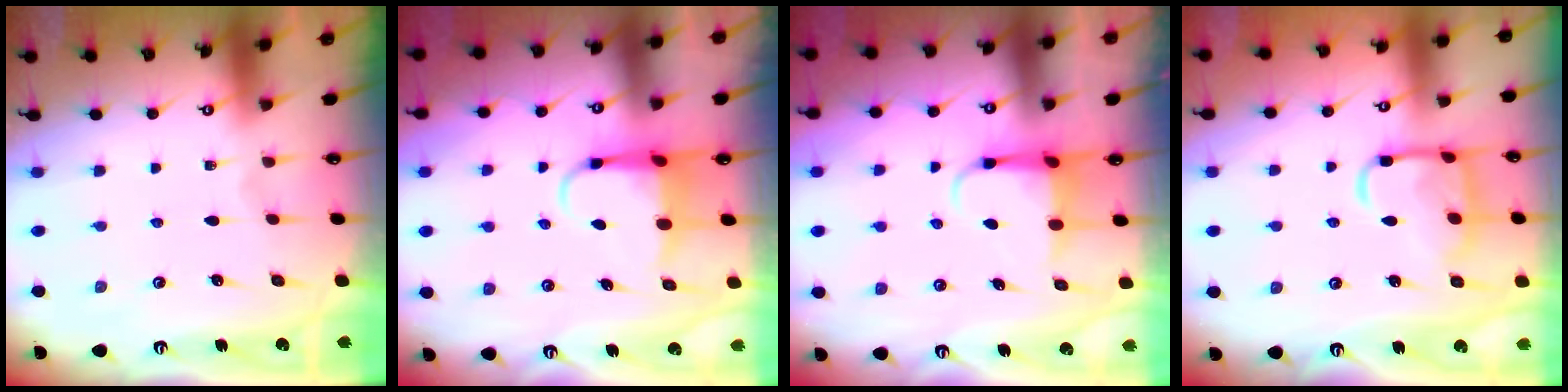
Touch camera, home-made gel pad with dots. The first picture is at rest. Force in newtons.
{"total": 5.2, "press": 5.1, "slide": 1.0}
{"total": 4.8, "press": 4.8, "slide": 0.3}
{"total": 13.0, "press": 13.0, "slide": 0.9}